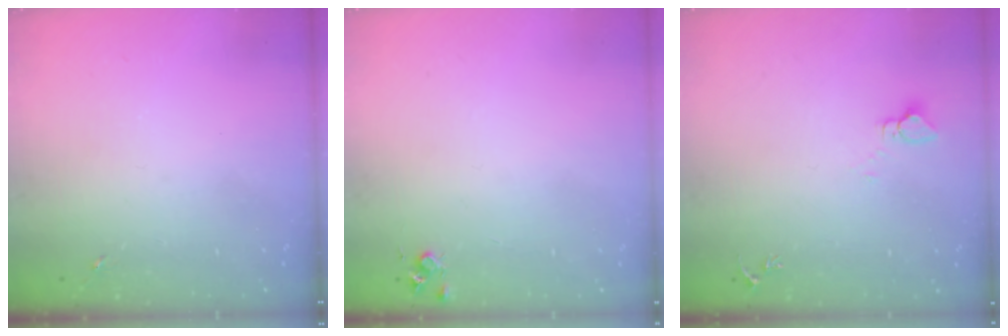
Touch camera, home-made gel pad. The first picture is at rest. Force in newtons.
{"total": 4.4, "press": 4.4, "slide": 0.5}
{"total": 2.7, "press": 2.7, "slide": 0.1}